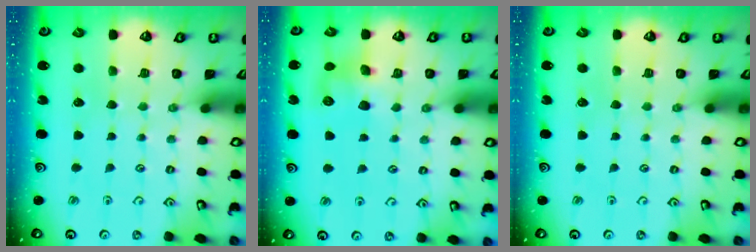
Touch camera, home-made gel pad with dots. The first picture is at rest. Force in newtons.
{"total": 8.3, "press": 8.3, "slide": 0.4}
{"total": 0.0}